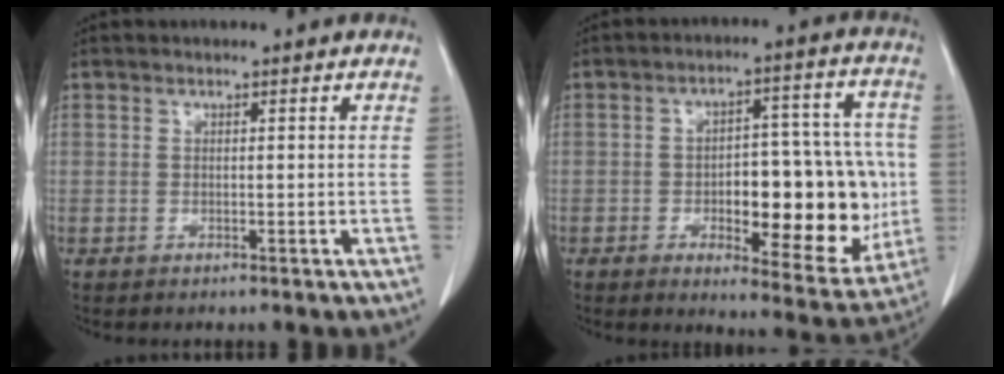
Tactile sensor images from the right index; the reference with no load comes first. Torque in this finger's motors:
{"motor_torque": [1.40, -0.74, 0.34, 0.10]}